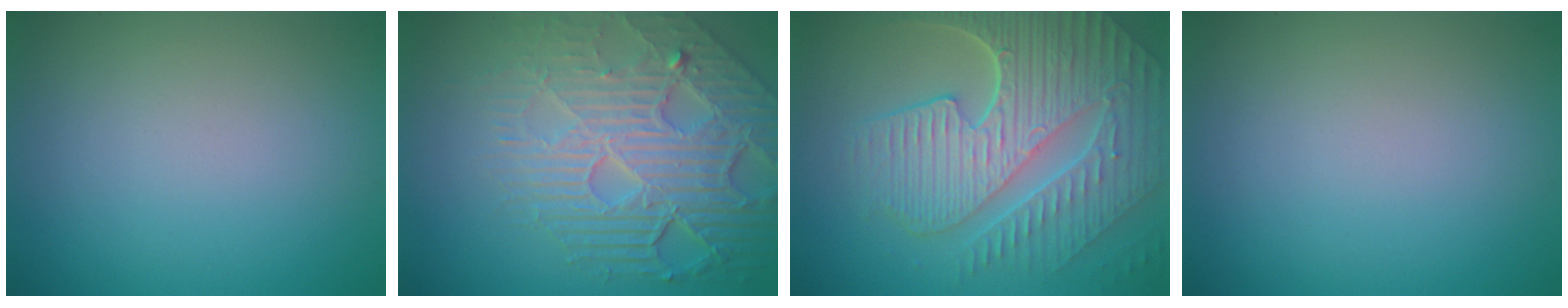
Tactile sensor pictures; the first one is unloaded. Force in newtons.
{"total": 7.8, "press": 5.9, "slide": 5.1}
{"total": 9.5, "press": 6.4, "slide": 7.1}
{"total": 0.0}